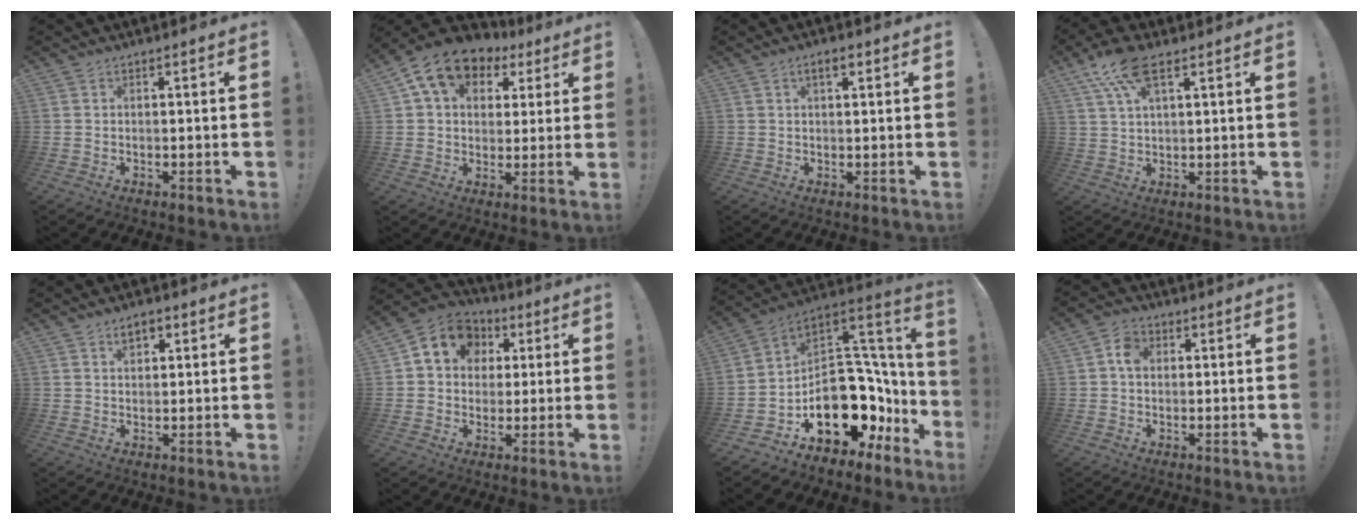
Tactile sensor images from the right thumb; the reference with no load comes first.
{"total": 13.2, "force": [6.6, 9.2, 6.8], "torque": [-0.111, -0.026, 0.124]}
{"total": 3.2, "force": [1.5, 1.3, 2.6], "torque": [-0.041, -0.001, 0.023]}
{"total": 10.0, "force": [5.6, 4.0, 7.3], "torque": [-0.129, -0.013, 0.104]}
{"total": 3.7, "force": [1.8, 2.3, 2.3], "torque": [-0.029, -0.002, 0.029]}
{"total": 10.8, "force": [3.4, 9.1, 4.6], "torque": [-0.058, -0.014, 0.067]}
{"total": 21.3, "force": [-6.2, 14.8, 14.0], "torque": [-0.194, 0.004, -0.059]}
{"total": 4.7, "force": [0.7, 3.7, 2.9], "torque": [-0.045, 0.007, 0.012]}